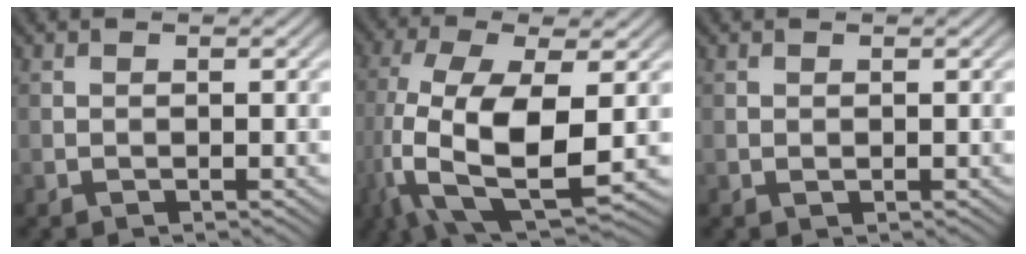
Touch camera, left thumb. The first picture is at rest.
{"total": 14.2, "force": [-3.0, 6.0, 12.6], "torque": [-0.286, -0.020, -0.054]}
{"total": 0.0}